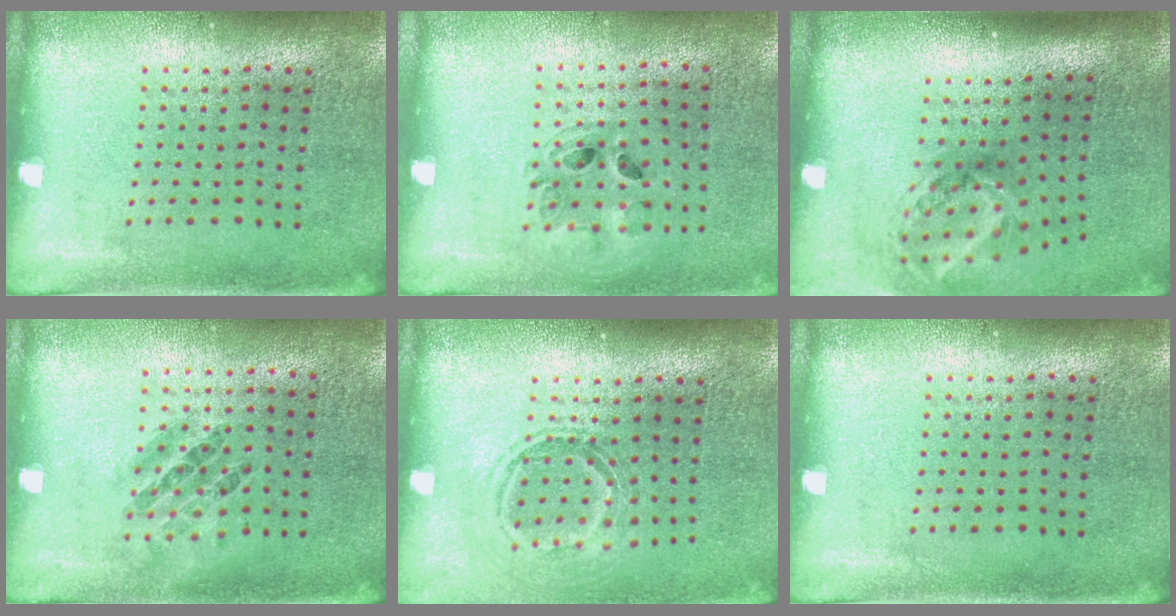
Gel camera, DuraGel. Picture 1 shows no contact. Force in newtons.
{"total": 0.9, "press": 0.9, "slide": 0.2}
{"total": 1.9, "press": 1.2, "slide": 1.5}
{"total": 0.9, "press": 0.7, "slide": 0.6}
{"total": 1.5, "press": 1.2, "slide": 0.9}
{"total": 0.0}